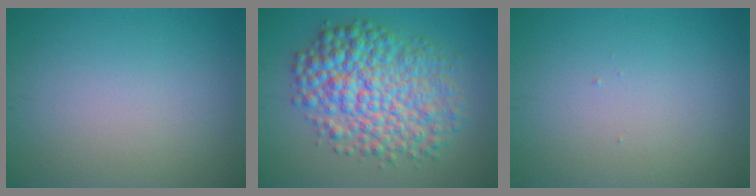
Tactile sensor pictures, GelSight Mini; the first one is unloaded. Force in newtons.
{"total": 9.0, "press": 9.0, "slide": 0.1}
{"total": 0.0}